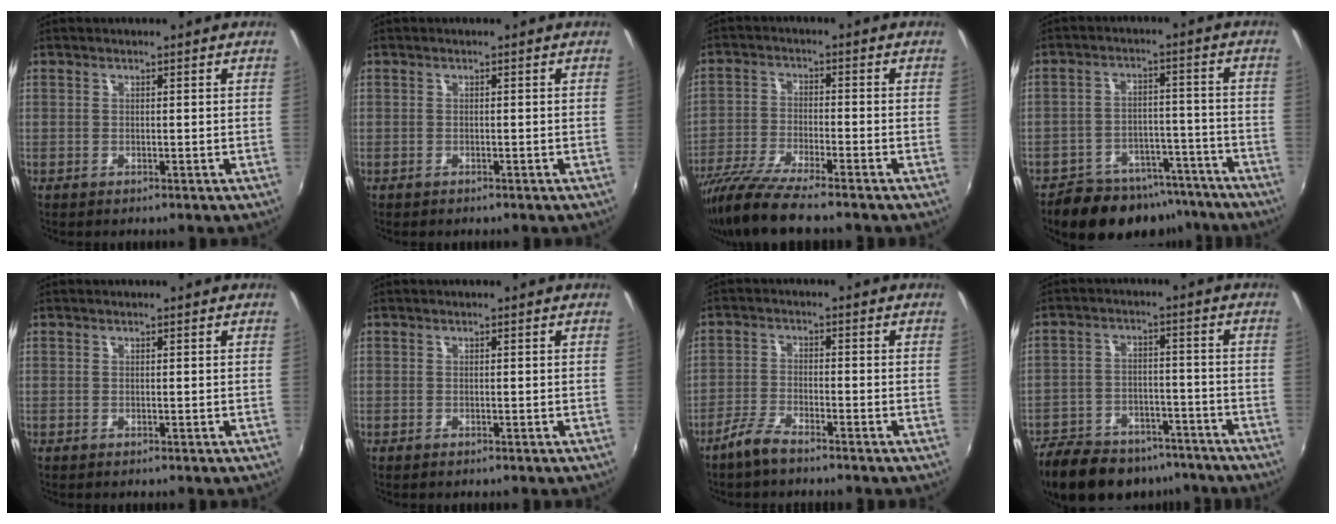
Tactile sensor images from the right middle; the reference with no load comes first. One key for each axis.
{"total": 0.6, "fx": -0.5, "fy": 0.4, "fz": 0.0, "tx": -0.002, "ty": -0.001, "tz": -0.008}
{"total": 11.4, "fx": -9.6, "fy": 0.7, "fz": 6.1, "tx": -0.136, "ty": -0.033, "tz": -0.179}
{"total": 15.5, "fx": -12.3, "fy": 7.8, "fz": 5.3, "tx": -0.117, "ty": 0.022, "tz": -0.160}
{"total": 0.0}
{"total": 0.0}
{"total": 4.4, "fx": -3.6, "fy": 0.8, "fz": 2.3, "tx": -0.063, "ty": -0.001, "tz": -0.075}
{"total": 18.7, "fx": -14.5, "fy": 8.8, "fz": 7.9, "tx": -0.181, "ty": -0.002, "tz": -0.208}